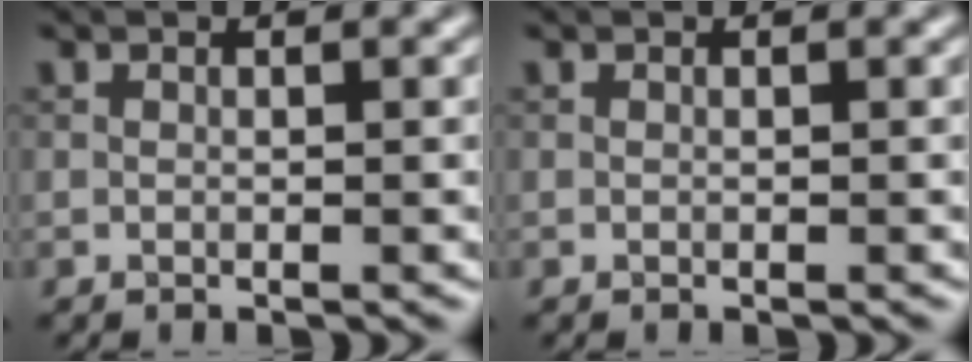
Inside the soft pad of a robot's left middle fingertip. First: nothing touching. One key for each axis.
{"total": 0.0}